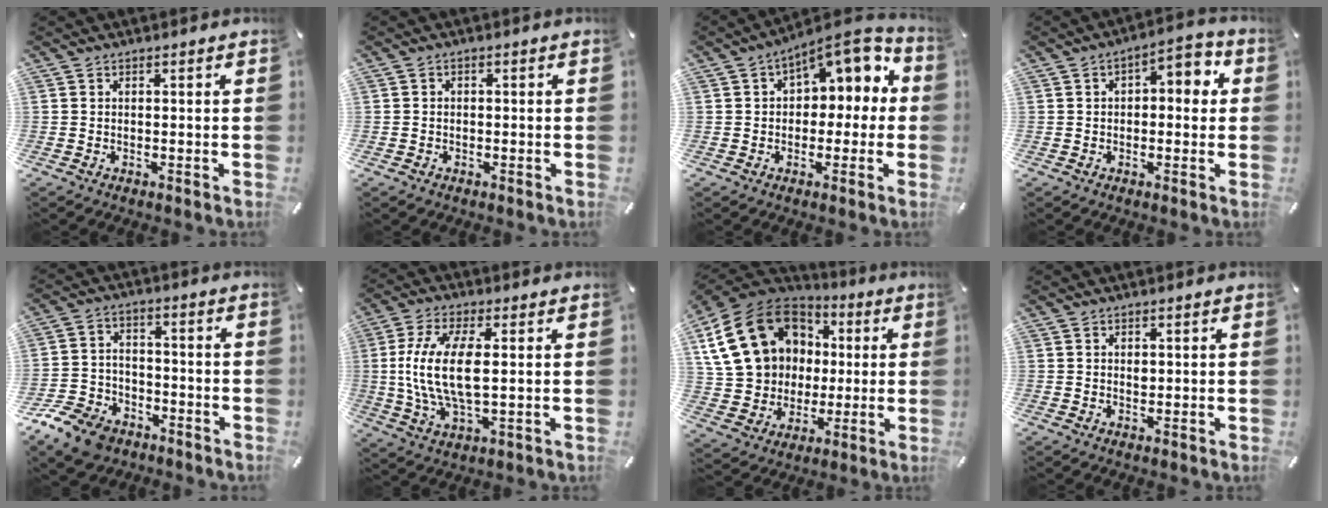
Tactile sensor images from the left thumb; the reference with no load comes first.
{"total": 1.2, "force": [-0.5, 1.1, 0.3], "torque": [-0.005, 0.006, -0.014]}
{"total": 8.9, "force": [3.9, 5.5, 5.9], "torque": [-0.076, -0.023, 0.062]}
{"total": 5.3, "force": [0.4, 3.1, 4.2], "torque": [-0.049, 0.000, -0.003]}
{"total": 10.6, "force": [-7.3, 6.7, 3.7], "torque": [-0.078, 0.051, -0.135]}
{"total": 13.3, "force": [1.2, 5.5, 12.1], "torque": [-0.270, -0.013, 0.017]}
{"total": 22.0, "force": [5.8, 18.5, 10.5], "torque": [-0.215, -0.019, 0.125]}
{"total": 1.0, "force": [0.2, 0.8, 0.5], "torque": [-0.002, -0.002, 0.002]}